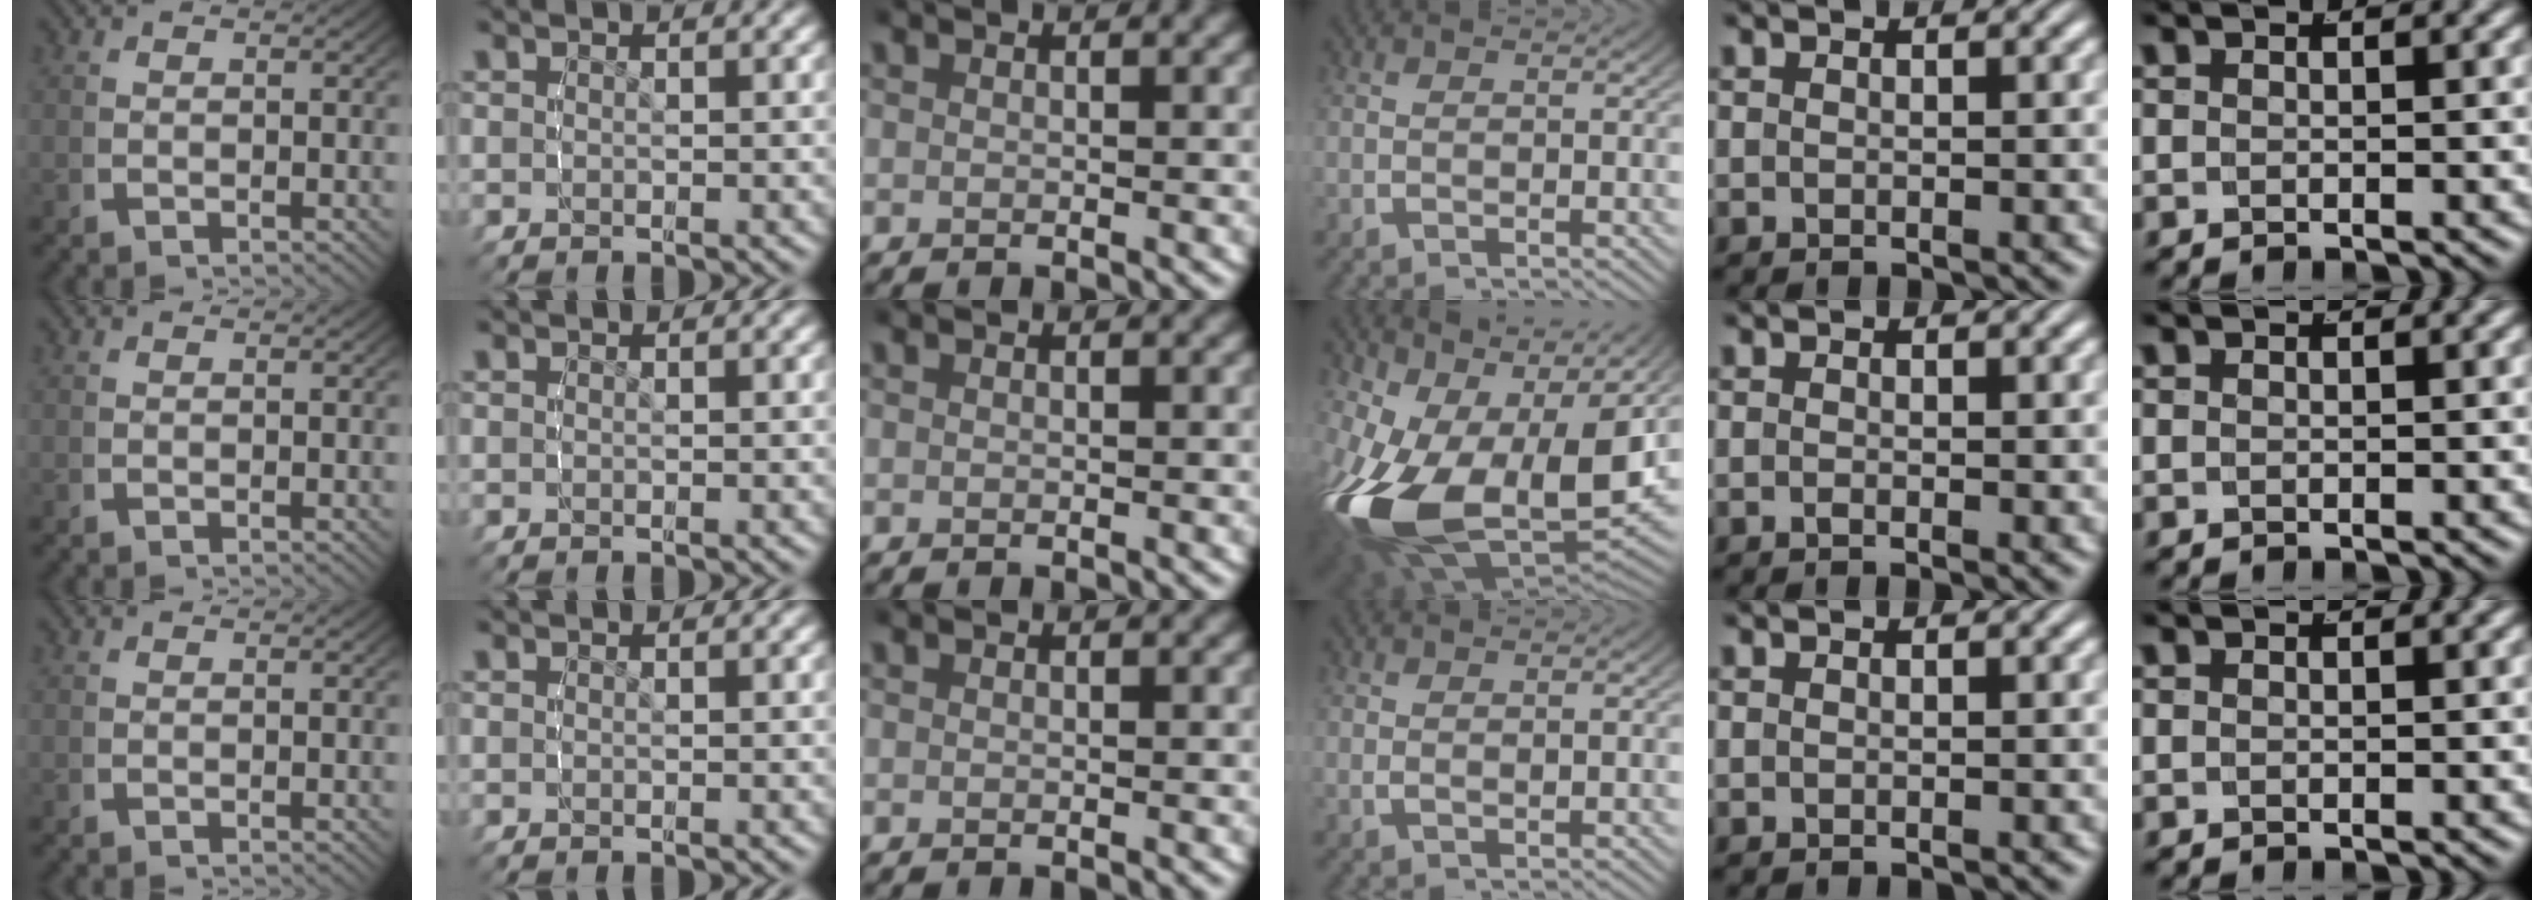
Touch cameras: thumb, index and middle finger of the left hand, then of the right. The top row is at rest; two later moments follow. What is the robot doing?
{"motion": "lift_and_place", "object": "glasses"}